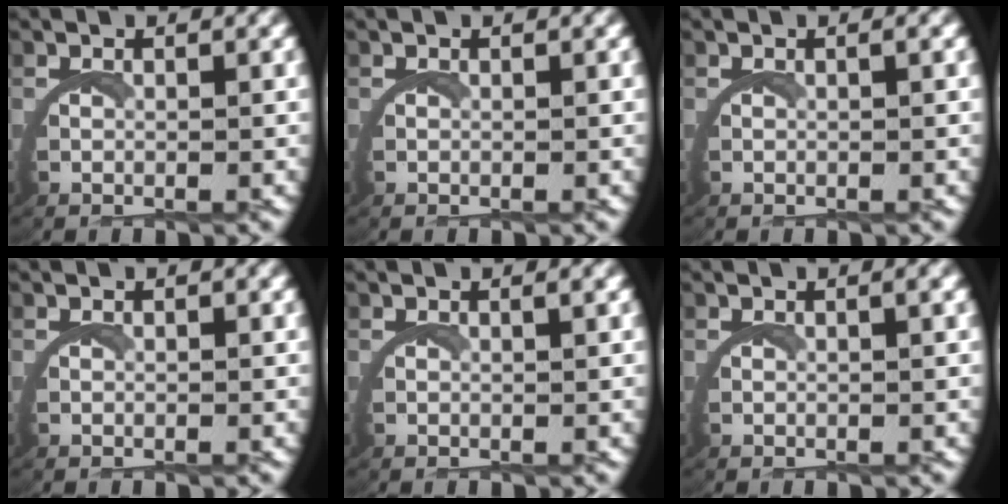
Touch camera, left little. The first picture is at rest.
{"total": 0.0}
{"total": 0.0}
{"total": 0.0}
{"total": 0.6, "force": [0.3, -0.2, 0.4], "torque": [-0.010, 0.003, 0.005]}
{"total": 0.6, "force": [0.2, -0.2, 0.5], "torque": [-0.012, 0.005, 0.004]}